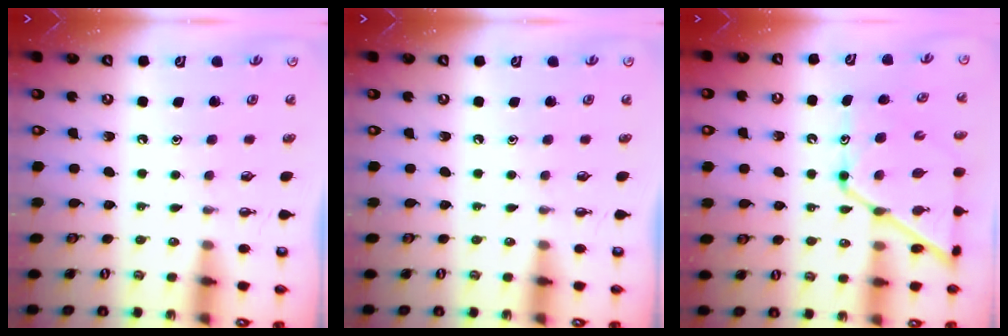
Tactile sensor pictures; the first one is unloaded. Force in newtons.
{"total": 0.0}
{"total": 14.8, "press": 14.8, "slide": 1.1}